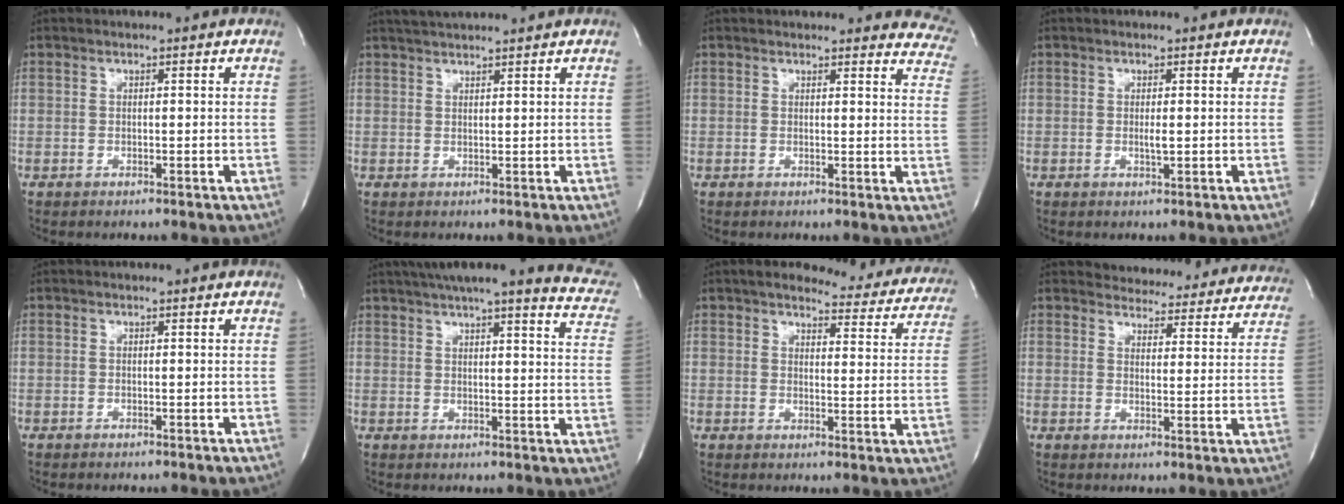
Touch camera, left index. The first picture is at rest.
{"total": 4.6, "force": [4.3, -0.4, 1.5], "torque": [-0.026, 0.025, 0.071]}
{"total": 15.1, "force": [14.2, 3.9, 3.1], "torque": [0.001, -0.045, 0.124]}
{"total": 0.9, "force": [0.0, 0.0, 0.9], "torque": [-0.023, -0.005, 0.001]}
{"total": 0.0}
{"total": 20.4, "force": [18.0, 2.2, 9.5], "torque": [-0.122, -0.035, 0.201]}
{"total": 15.1, "force": [13.6, 4.1, 5.0], "torque": [-0.029, -0.033, 0.134]}
{"total": 19.8, "force": [18.8, 5.2, 3.2], "torque": [-0.021, -0.049, 0.201]}